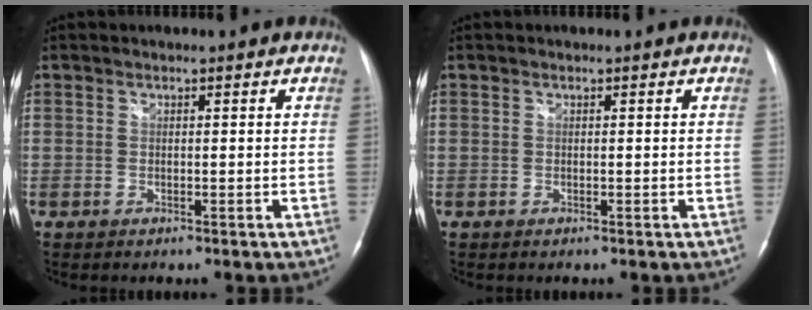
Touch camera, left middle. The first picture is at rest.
{"total": 0.0}